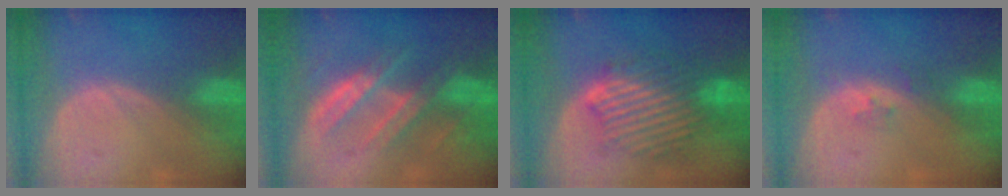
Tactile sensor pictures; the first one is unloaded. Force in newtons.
{"total": 7.4, "press": 7.1, "slide": 2.1}
{"total": 9.0, "press": 8.8, "slide": 1.8}
{"total": 1.9, "press": 1.4, "slide": 1.2}